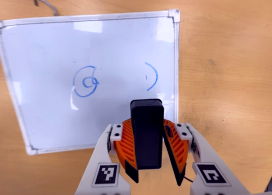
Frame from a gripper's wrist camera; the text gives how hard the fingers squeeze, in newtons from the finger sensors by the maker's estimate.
{"total": 7.7, "left": 8.5, "right": 7.0}